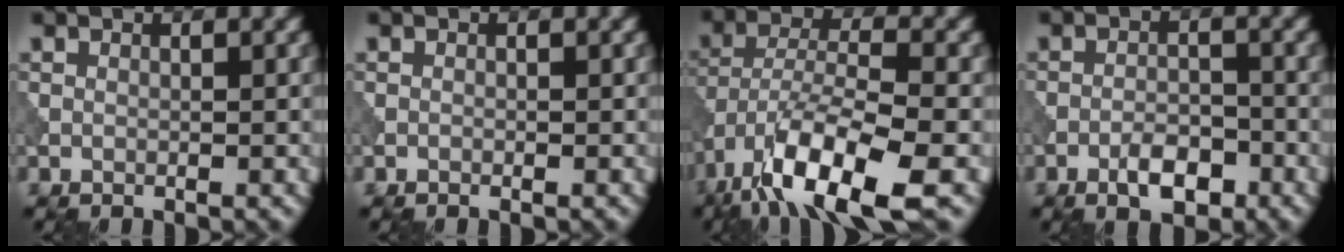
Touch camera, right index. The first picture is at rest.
{"total": 0.0}
{"total": 10.8, "force": [-6.5, 3.2, 8.1], "torque": [-0.142, -0.006, -0.125]}
{"total": 3.4, "force": [-2.0, 1.4, 2.4], "torque": [-0.034, 0.005, -0.037]}